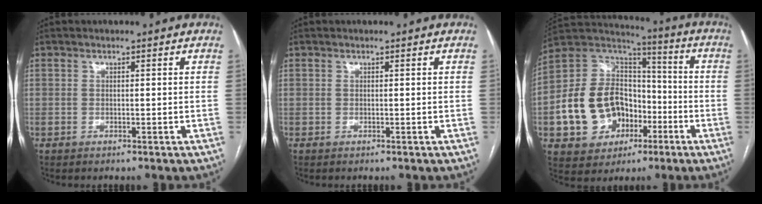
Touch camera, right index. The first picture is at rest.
{"total": 0.0}
{"total": 17.2, "force": [-4.7, 13.3, 9.9], "torque": [-0.203, 0.043, -0.067]}